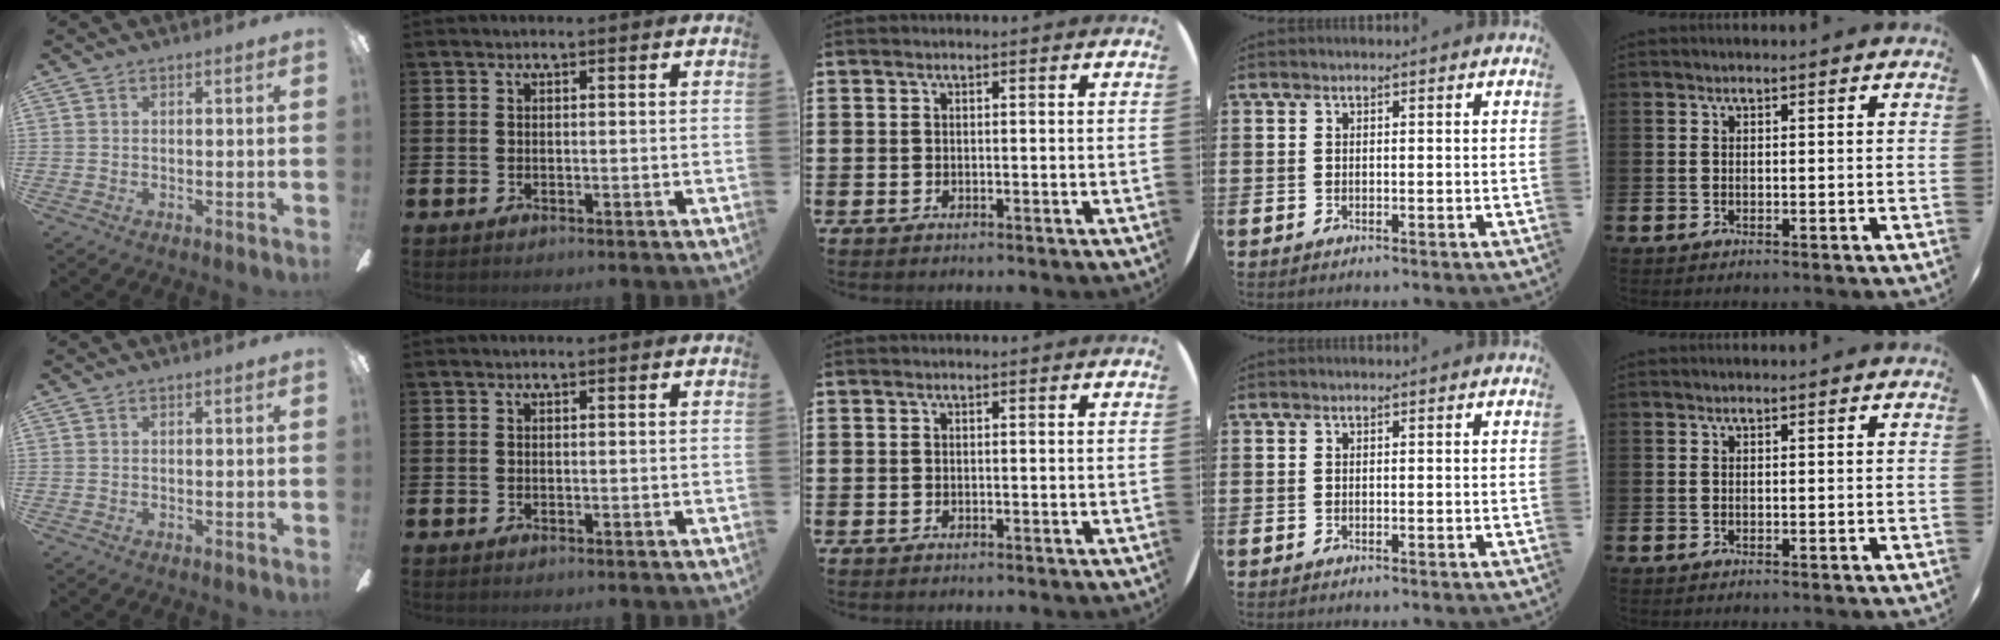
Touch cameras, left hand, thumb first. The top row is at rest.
{}